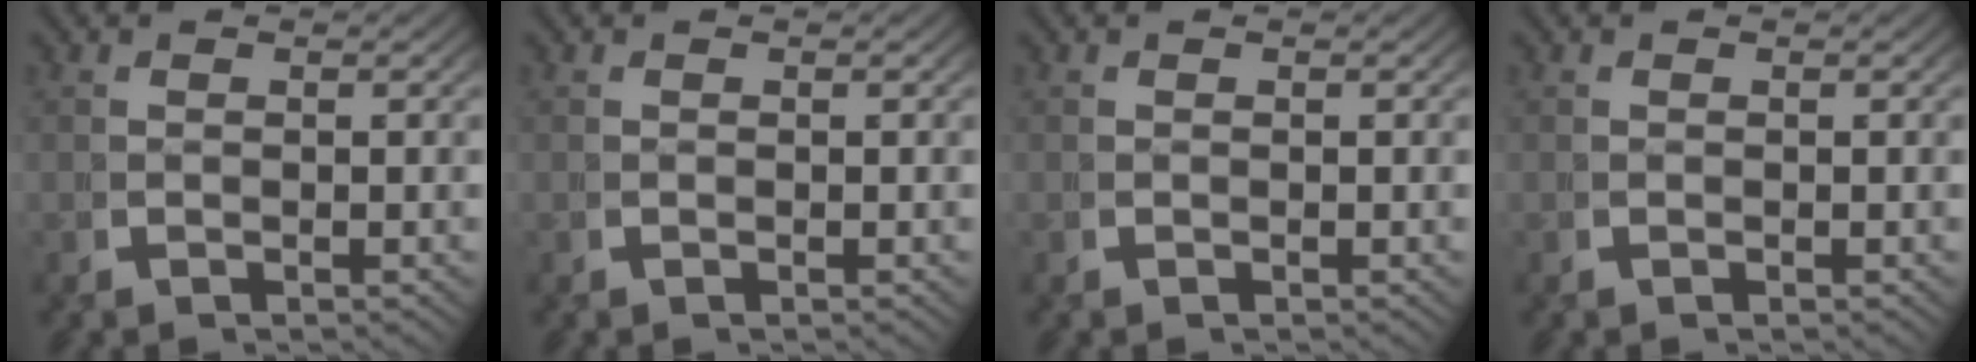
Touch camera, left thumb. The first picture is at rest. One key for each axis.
{"total": 0.0}
{"total": 0.0}
{"total": 0.0}